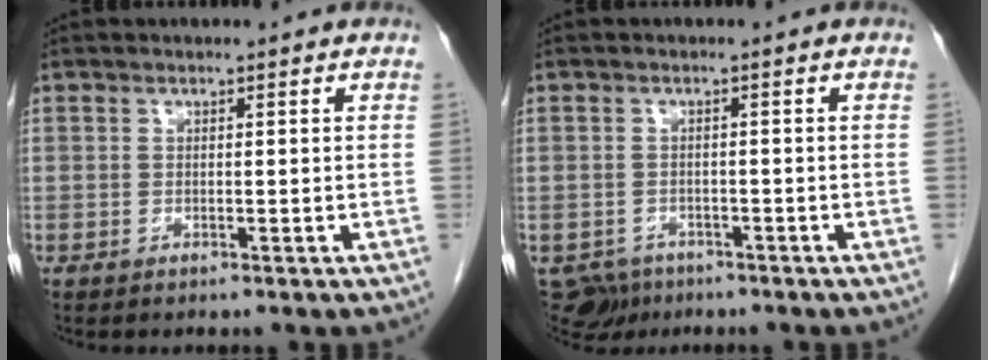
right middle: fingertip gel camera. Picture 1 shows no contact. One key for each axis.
{"total": 4.4, "fx": -3.1, "fy": 3.0, "fz": 0.5, "tx": -0.004, "ty": 0.001, "tz": -0.048}